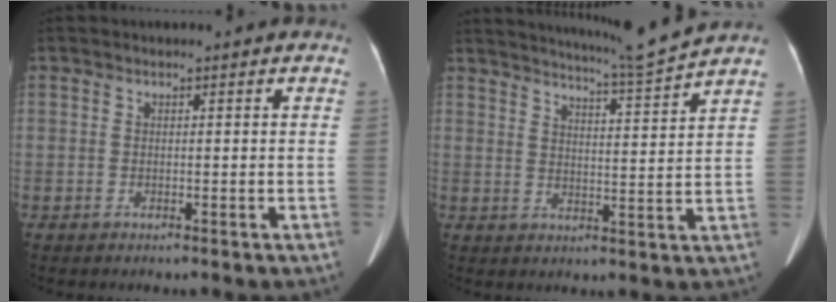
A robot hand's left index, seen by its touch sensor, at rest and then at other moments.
{"total": 9.3, "force": [8.6, -2.6, 2.3], "torque": [-0.048, -0.033, 0.132]}